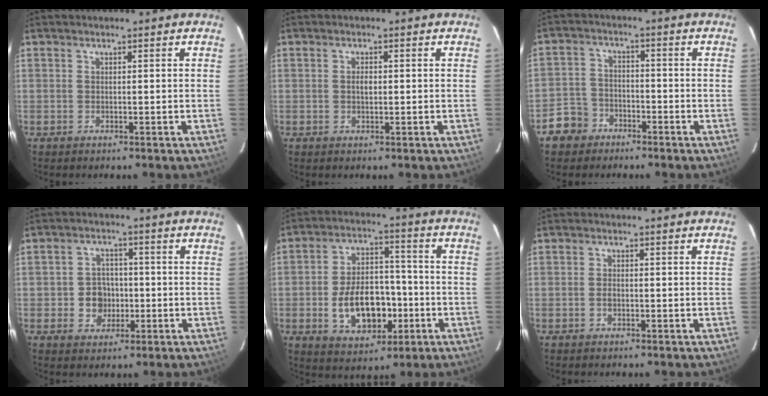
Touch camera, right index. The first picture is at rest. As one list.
[{"total": 1.4, "force": [0.0, 0.7, 1.2], "torque": [-0.020, 0.003, -0.001]}, {"total": 6.3, "force": [-4.1, 4.7, 0.8], "torque": [-0.034, 0.021, -0.073]}, {"total": 5.8, "force": [-1.4, 5.4, 1.9], "torque": [-0.048, 0.013, -0.015]}, {"total": 14.2, "force": [-4.1, 8.8, 10.4], "torque": [-0.203, 0.017, -0.048]}, {"total": 1.4, "force": [-0.5, 1.0, 0.8], "torque": [-0.019, 0.000, -0.010]}]